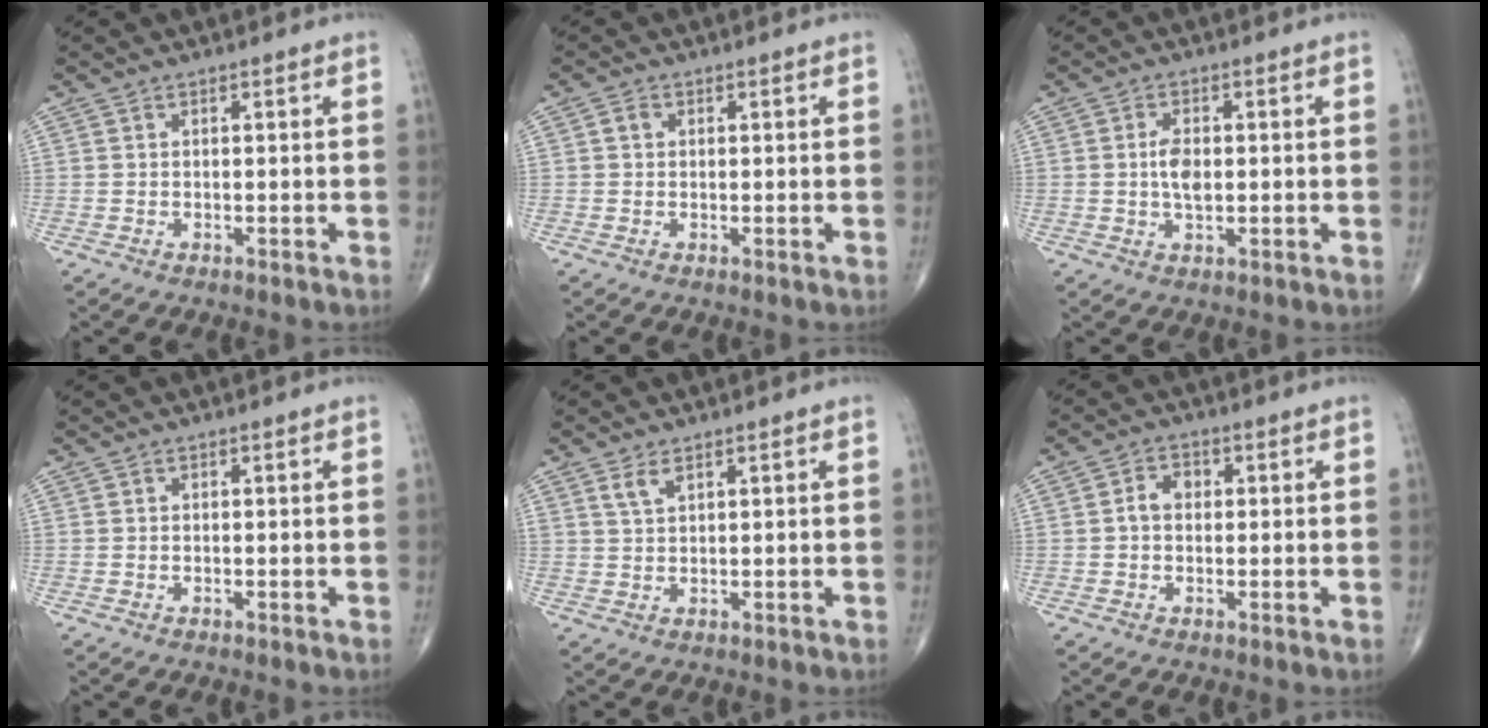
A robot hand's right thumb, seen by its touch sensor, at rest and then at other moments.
{"total": 1.4, "force": [0.3, 1.2, 0.7], "torque": [-0.010, 0.003, 0.004]}
{"total": 4.2, "force": [0.1, 2.2, 3.6], "torque": [-0.064, -0.002, 0.000]}
{"total": 0.0}
{"total": 2.6, "force": [1.6, 1.1, 1.7], "torque": [-0.034, -0.004, 0.038]}
{"total": 3.3, "force": [0.2, 2.5, 2.2], "torque": [-0.030, 0.014, -0.003]}